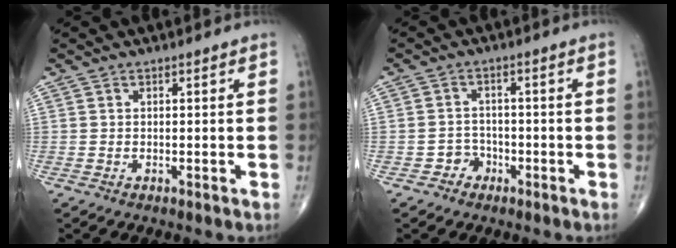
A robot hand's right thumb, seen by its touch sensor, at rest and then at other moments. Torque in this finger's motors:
{"motor_torque": [-0.02, 0.00, 0.09, 0.14, -0.02]}